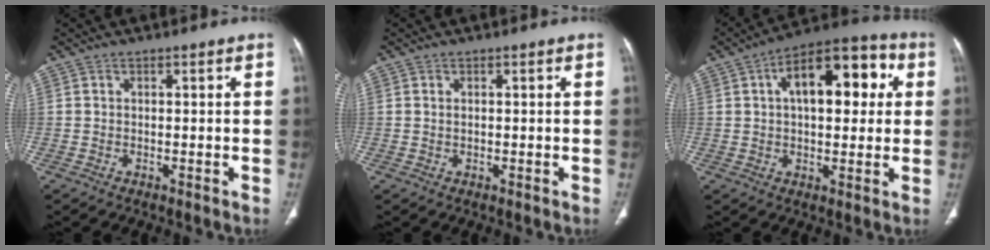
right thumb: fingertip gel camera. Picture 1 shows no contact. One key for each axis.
{"total": 0.6, "fx": 0.2, "fy": 0.3, "fz": 0.5, "tx": -0.012, "ty": 0.002, "tz": 0.007}
{"total": 16.7, "fx": 4.3, "fy": 8.5, "fz": 13.7, "tx": -0.165, "ty": 0.028, "tz": 0.056}